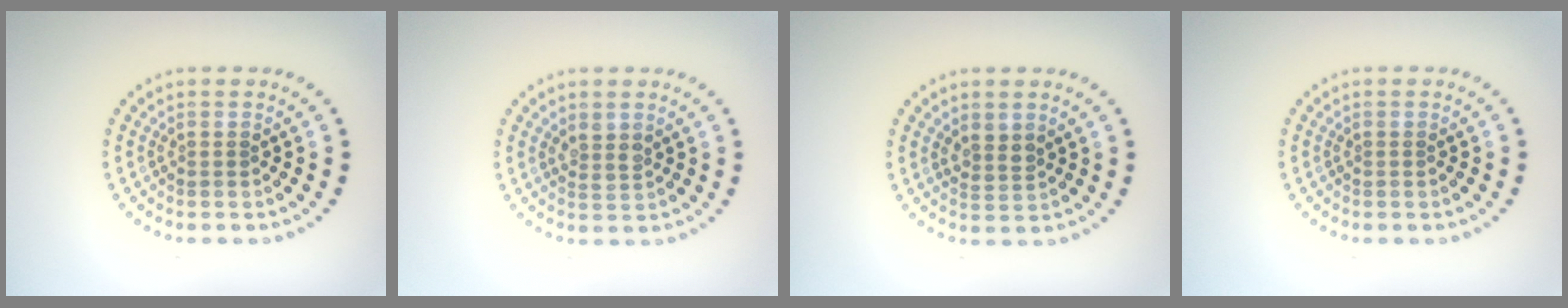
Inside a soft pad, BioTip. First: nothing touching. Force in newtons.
{"total": 1.3, "press": 1.1, "slide": 0.7}
{"total": 1.6, "press": 1.3, "slide": 0.9}
{"total": 0.0}